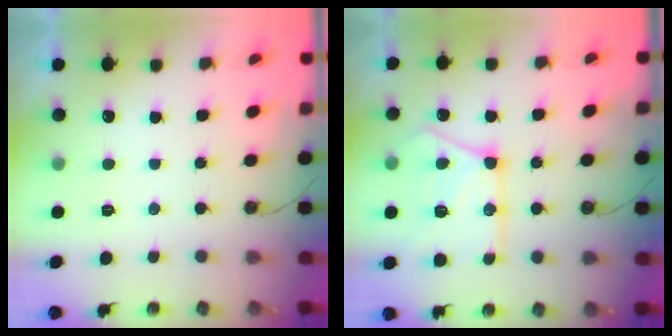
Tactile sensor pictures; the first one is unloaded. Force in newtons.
{"total": 17.5, "press": 17.4, "slide": 1.8}